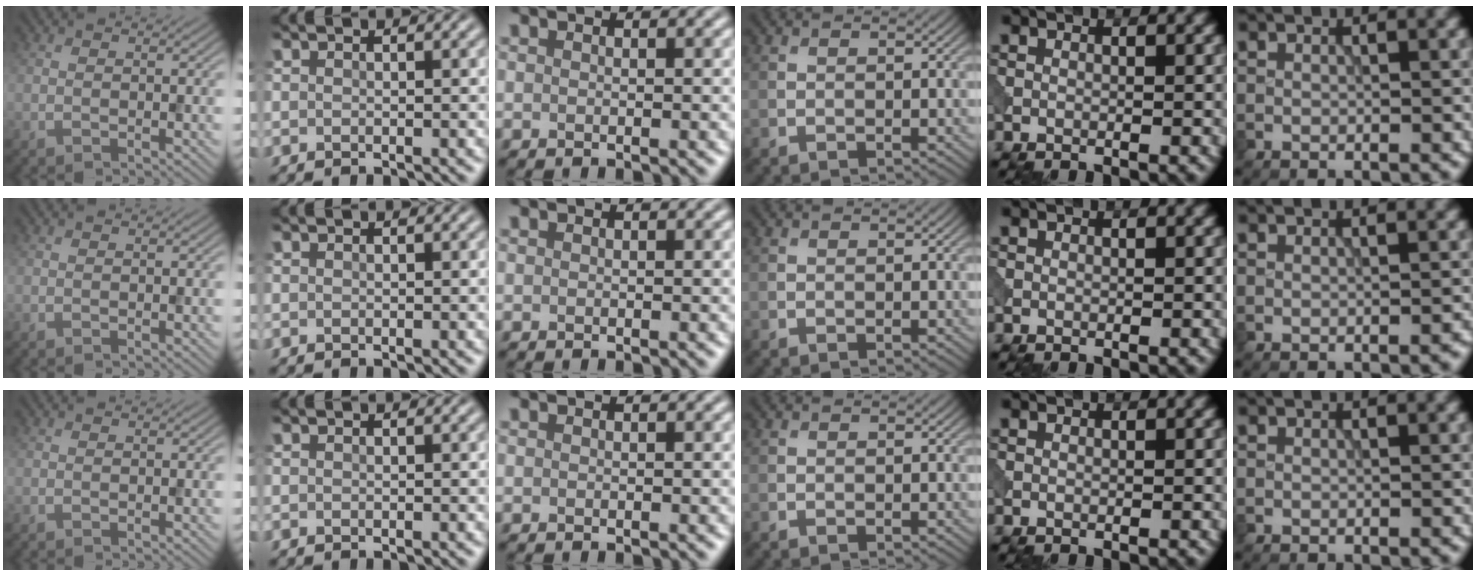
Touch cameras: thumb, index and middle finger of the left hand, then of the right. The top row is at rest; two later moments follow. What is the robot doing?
{"motion": "pour", "object": "beaker"}